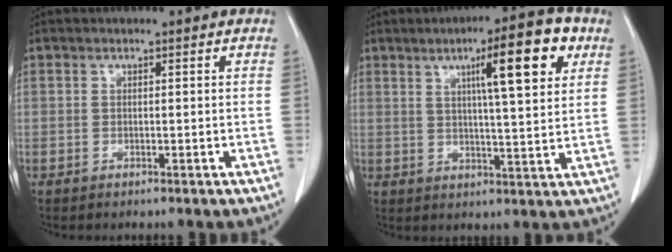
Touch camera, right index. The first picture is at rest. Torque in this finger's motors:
{"motor_torque": [1.62, 0.52, 0.74, 0.16]}